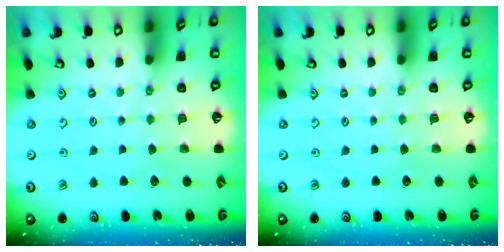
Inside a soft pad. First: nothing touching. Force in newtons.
{"total": 0.0}